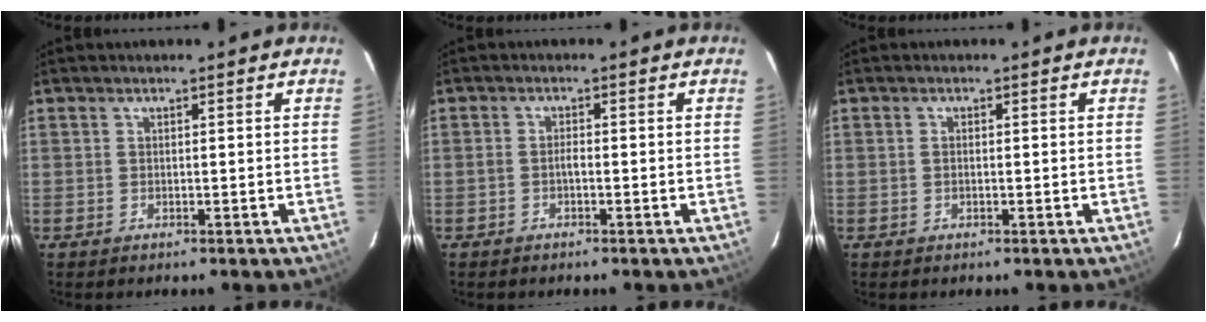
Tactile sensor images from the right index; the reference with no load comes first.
{"total": 1.2, "force": [-0.6, 0.4, 1.1], "torque": [-0.021, 0.005, -0.011]}
{"total": 0.8, "force": [0.0, 0.3, 0.7], "torque": [-0.015, 0.001, -0.002]}